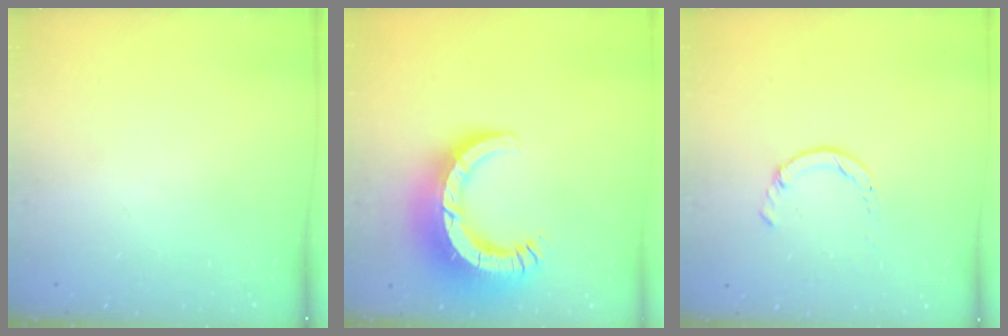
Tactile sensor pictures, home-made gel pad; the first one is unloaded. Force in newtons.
{"total": 15.0, "press": 14.9, "slide": 1.6}
{"total": 1.7, "press": 1.7, "slide": 0.3}